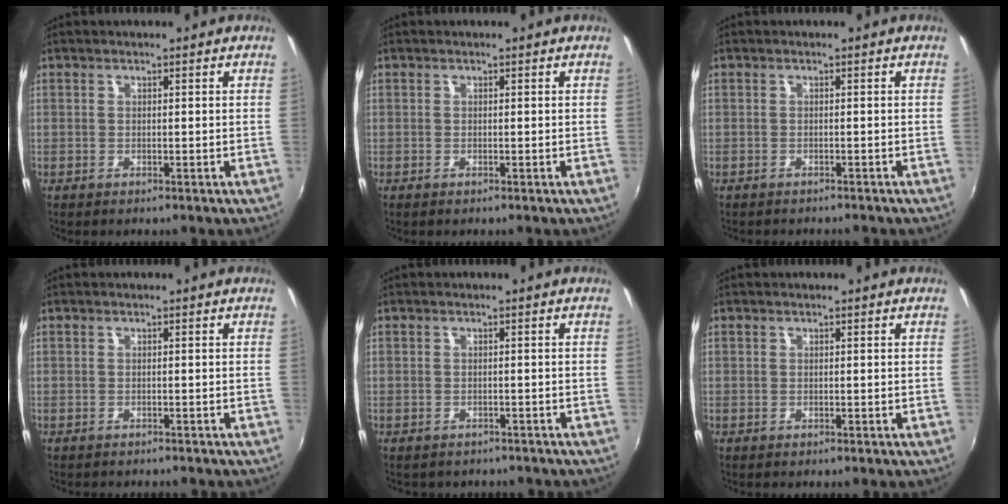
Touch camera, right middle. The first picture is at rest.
{"total": 0.0}
{"total": 2.0, "force": [-1.9, 0.6, 0.5], "torque": [-0.015, -0.012, -0.027]}
{"total": 1.8, "force": [-1.7, 0.5, 0.4], "torque": [-0.014, -0.011, -0.024]}
{"total": 2.9, "force": [-2.3, 1.5, 0.8], "torque": [-0.021, -0.012, -0.029]}
{"total": 0.0}